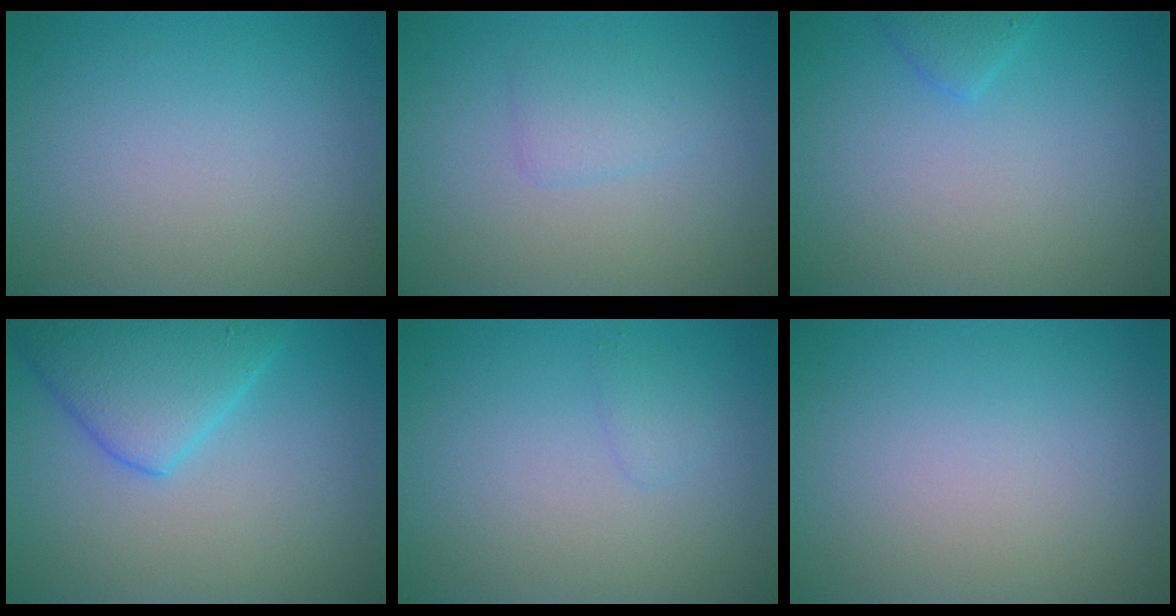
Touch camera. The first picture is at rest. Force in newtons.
{"total": 1.5, "press": 1.5, "slide": 0.1}
{"total": 1.3, "press": 1.3, "slide": 0.1}
{"total": 5.7, "press": 5.7, "slide": 0.3}
{"total": 0.8, "press": 0.8, "slide": 0.0}
{"total": 0.0}